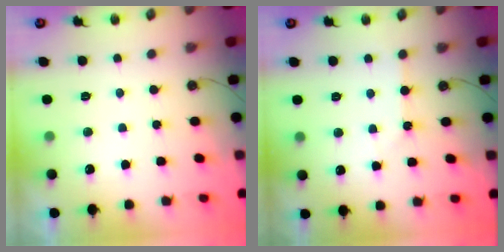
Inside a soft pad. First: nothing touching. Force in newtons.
{"total": 3.9, "press": 3.8, "slide": 0.6}